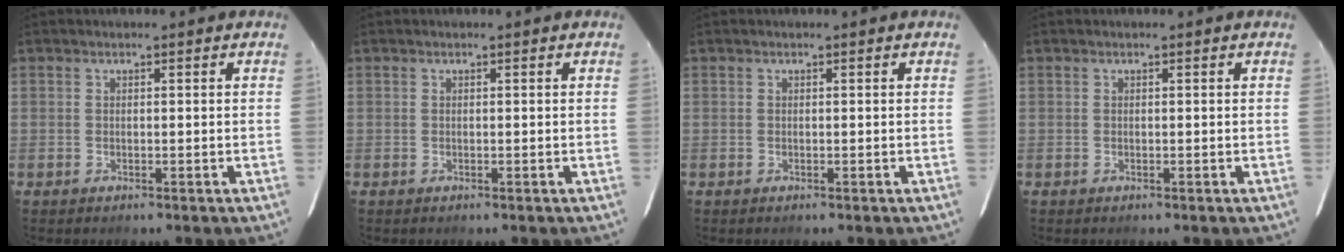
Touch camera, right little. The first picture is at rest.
{"total": 0.0}
{"total": 0.0}
{"total": 0.0}